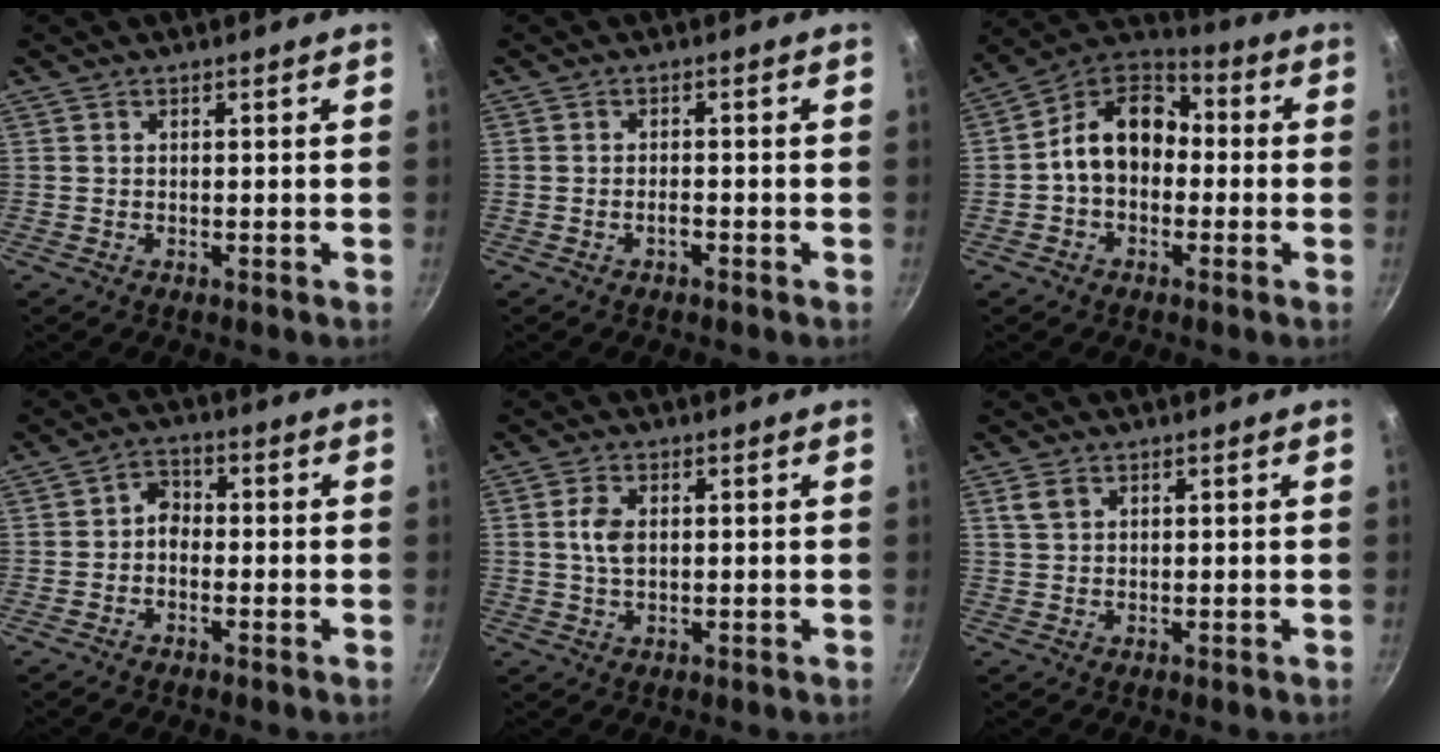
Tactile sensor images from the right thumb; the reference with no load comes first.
{"total": 1.4, "force": [-0.8, 0.5, 0.9], "torque": [-0.015, 0.010, -0.017]}
{"total": 13.1, "force": [-0.6, 9.7, 8.8], "torque": [-0.105, 0.047, -0.036]}
{"total": 3.4, "force": [-1.1, 2.6, 1.9], "torque": [-0.018, 0.020, -0.029]}
{"total": 4.2, "force": [0.7, 2.5, 3.3], "torque": [-0.062, 0.002, 0.012]}
{"total": 2.6, "force": [1.2, 1.7, 1.5], "torque": [-0.023, 0.000, 0.025]}